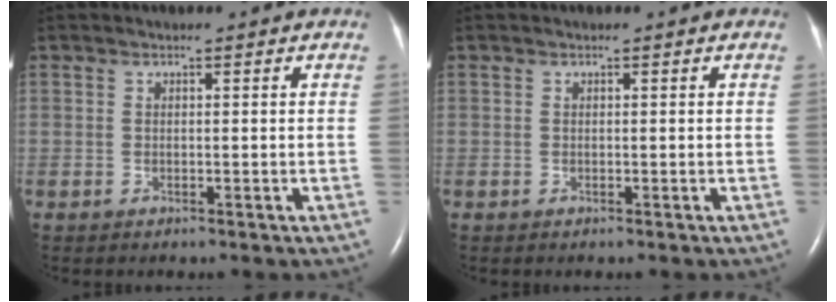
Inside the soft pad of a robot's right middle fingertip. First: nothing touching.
{"total": 0.0}